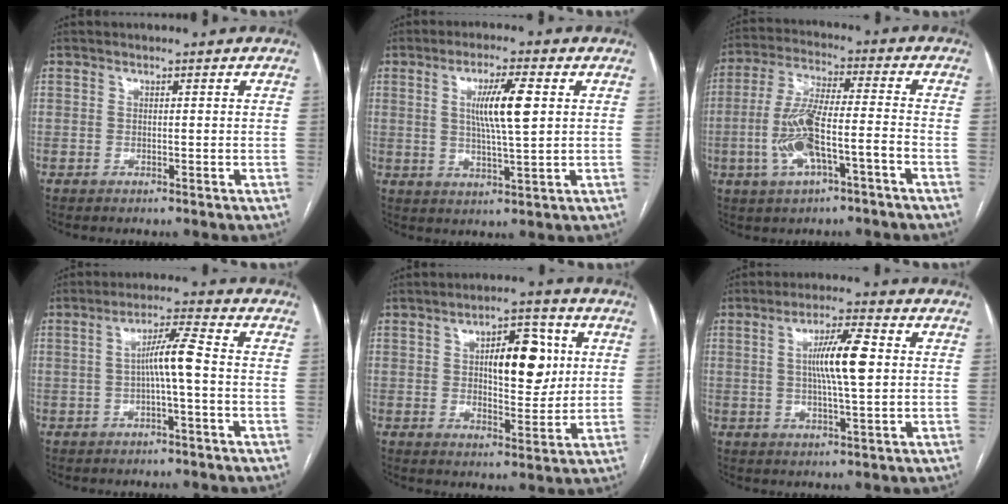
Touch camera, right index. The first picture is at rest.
{"total": 7.8, "force": [1.8, 0.4, 7.5], "torque": [-0.138, -0.001, 0.033]}
{"total": 10.9, "force": [-3.9, 2.1, 10.0], "torque": [-0.209, 0.010, -0.069]}
{"total": 5.4, "force": [-0.5, -0.3, 5.3], "torque": [-0.095, 0.014, -0.008]}
{"total": 10.1, "force": [2.4, 4.0, 8.9], "torque": [-0.127, 0.012, 0.041]}
{"total": 8.4, "force": [1.2, 0.7, 8.3], "torque": [-0.150, 0.005, 0.019]}